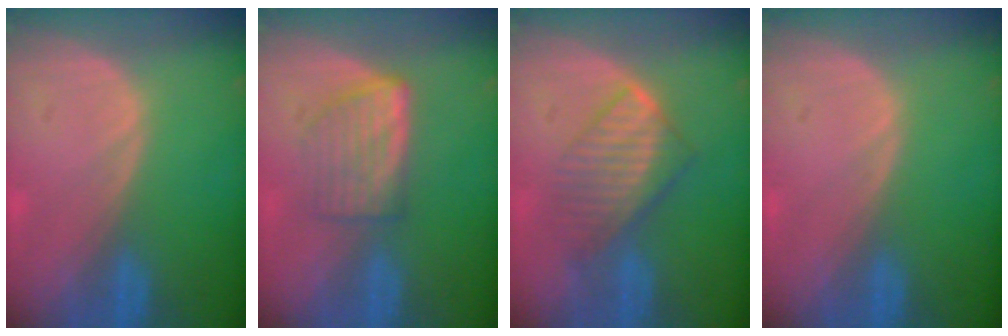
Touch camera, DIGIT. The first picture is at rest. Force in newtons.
{"total": 6.1, "press": 5.4, "slide": 2.7}
{"total": 6.6, "press": 6.3, "slide": 1.9}
{"total": 0.0}